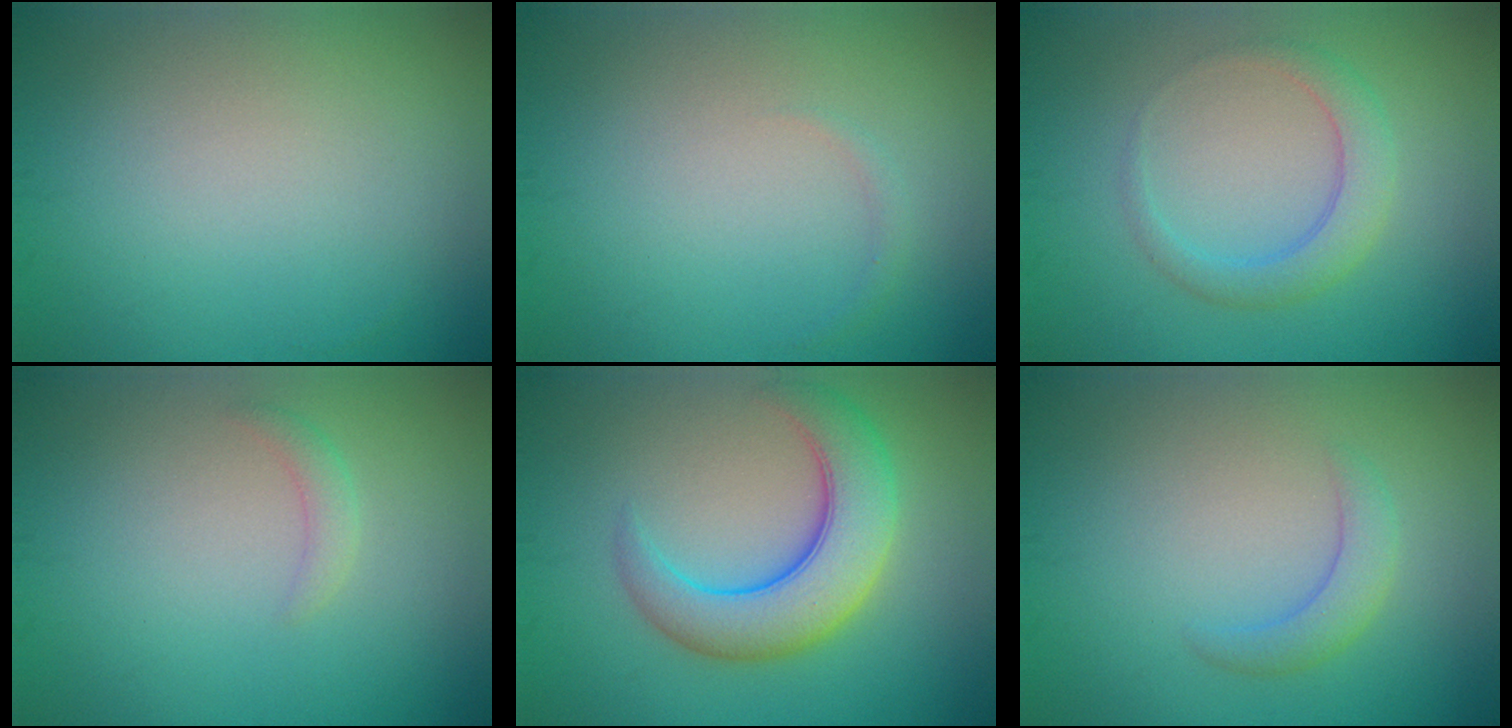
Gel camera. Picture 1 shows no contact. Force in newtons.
{"total": 0.6, "press": 0.6, "slide": 0.0}
{"total": 2.8, "press": 2.8, "slide": 0.1}
{"total": 1.1, "press": 1.1, "slide": 0.0}
{"total": 6.7, "press": 6.7, "slide": 0.3}
{"total": 2.1, "press": 2.1, "slide": 0.2}